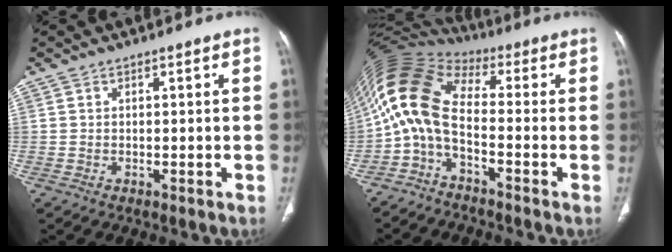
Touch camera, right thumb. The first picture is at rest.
{"total": 11.0, "force": [-2.2, 5.0, 9.5], "torque": [-0.192, 0.067, -0.059]}